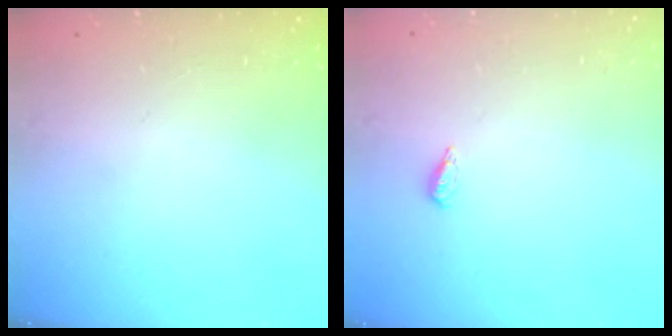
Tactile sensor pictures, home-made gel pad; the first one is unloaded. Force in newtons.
{"total": 2.7, "press": 2.7, "slide": 0.5}